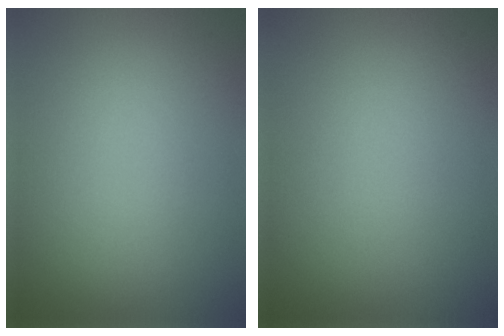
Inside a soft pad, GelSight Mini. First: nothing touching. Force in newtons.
{"total": 0.0}